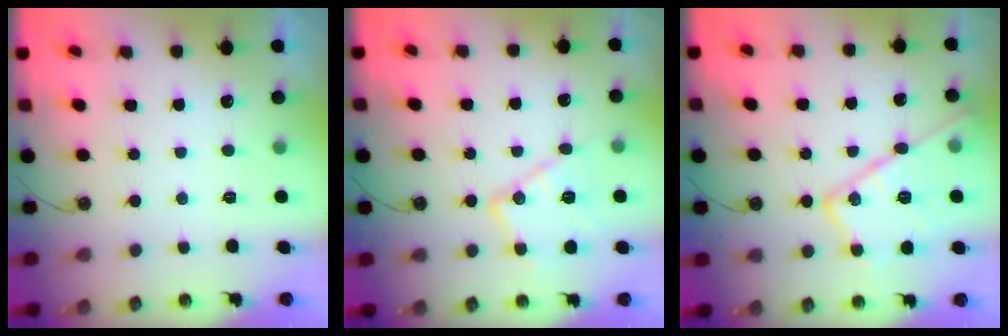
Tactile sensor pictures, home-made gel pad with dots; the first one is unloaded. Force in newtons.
{"total": 13.6, "press": 13.6, "slide": 1.0}
{"total": 19.7, "press": 19.6, "slide": 2.0}